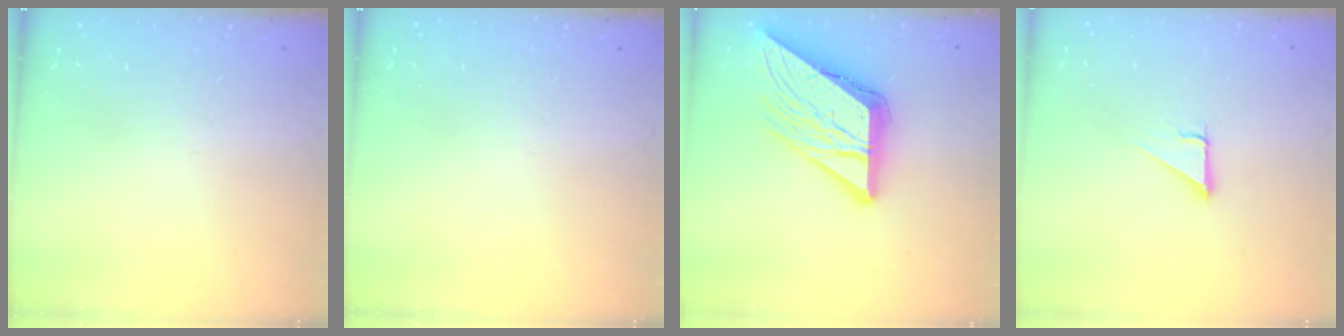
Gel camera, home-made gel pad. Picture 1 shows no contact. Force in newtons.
{"total": 0.0}
{"total": 16.6, "press": 16.5, "slide": 1.7}
{"total": 3.0, "press": 3.0, "slide": 0.2}